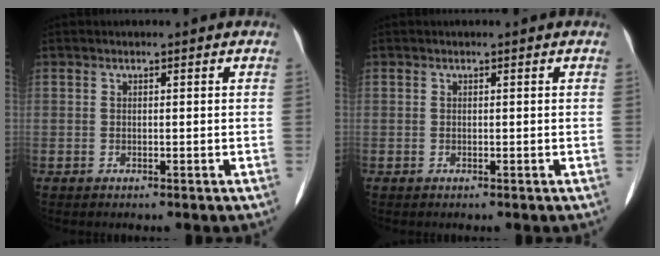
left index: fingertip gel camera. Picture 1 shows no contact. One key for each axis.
{"total": 0.0}